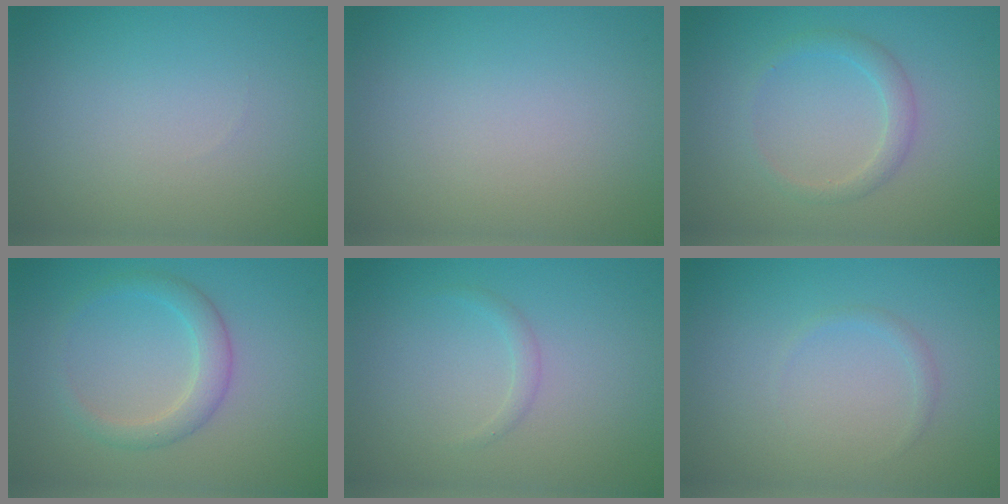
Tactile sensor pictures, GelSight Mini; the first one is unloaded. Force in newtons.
{"total": 0.0}
{"total": 1.8, "press": 1.8, "slide": 0.0}
{"total": 2.7, "press": 2.7, "slide": 0.1}
{"total": 0.9, "press": 0.9, "slide": 0.0}
{"total": 0.7, "press": 0.7, "slide": 0.0}